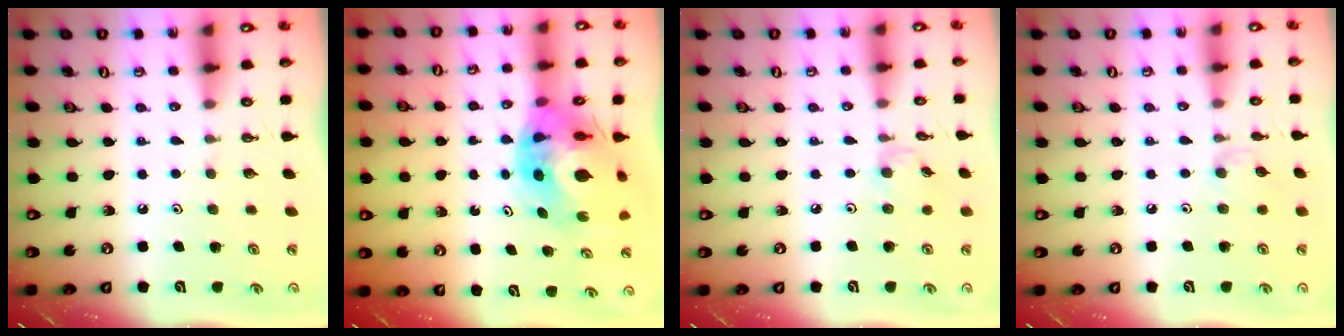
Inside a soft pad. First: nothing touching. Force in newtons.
{"total": 13.8, "press": 13.7, "slide": 1.8}
{"total": 2.3, "press": 2.3, "slide": 0.3}
{"total": 4.8, "press": 4.7, "slide": 0.6}